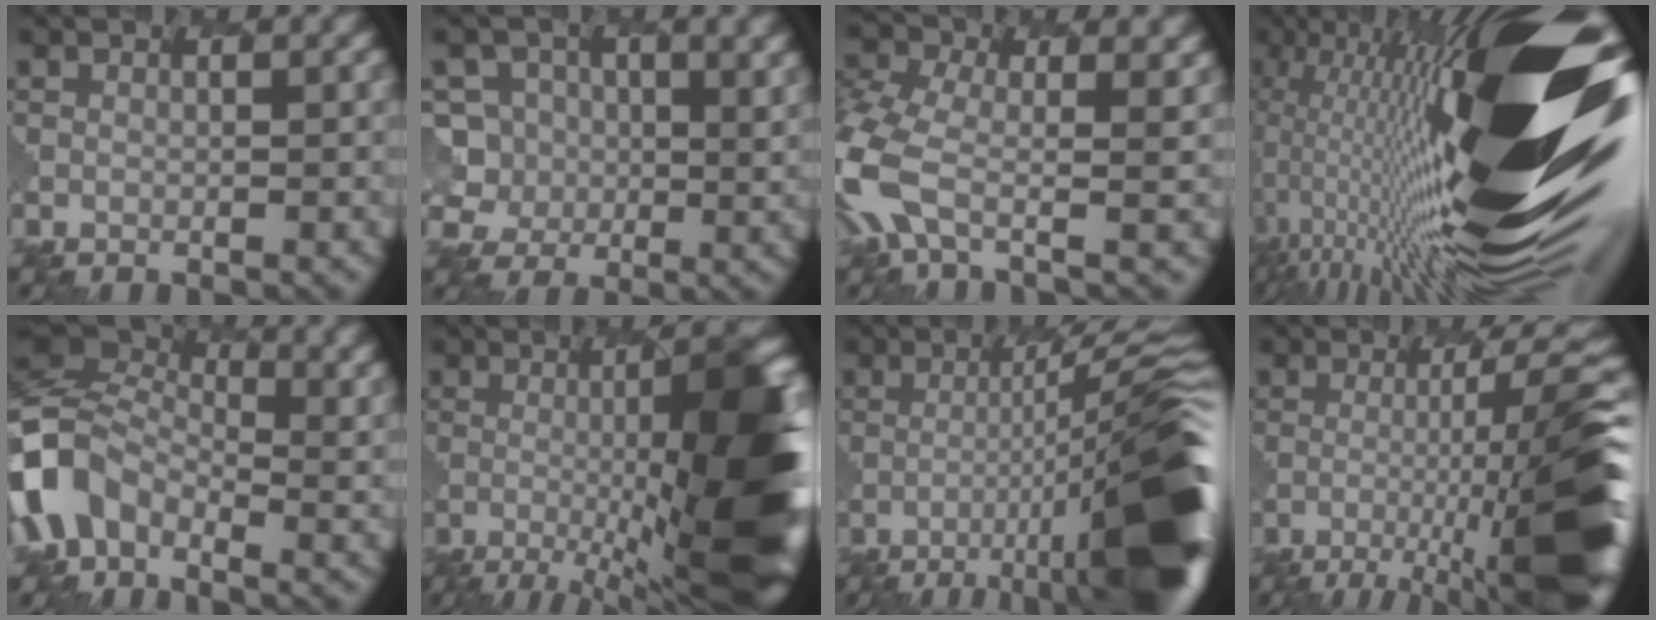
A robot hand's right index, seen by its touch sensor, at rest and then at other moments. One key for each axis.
{"total": 3.4, "fx": 1.0, "fy": 3.1, "fz": -0.9, "tx": -0.001, "ty": 0.010, "tz": -0.011}
{"total": 4.6, "fx": -1.9, "fy": 2.1, "fz": 3.7, "tx": -0.134, "ty": -0.007, "tz": -0.069}
{"total": 20.1, "fx": 2.5, "fy": 4.6, "fz": 19.4, "tx": -0.366, "ty": 0.042, "tz": 0.009}
{"total": 5.1, "fx": -2.1, "fy": 3.9, "fz": 2.4, "tx": -0.074, "ty": 0.019, "tz": -0.087}
{"total": 12.7, "fx": -2.1, "fy": 2.0, "fz": 12.3, "tx": -0.159, "ty": 0.018, "tz": -0.049}
{"total": 11.8, "fx": -4.9, "fy": 1.0, "fz": 10.7, "tx": -0.142, "ty": 0.028, "tz": -0.093}
{"total": 9.9, "fx": -3.6, "fy": 1.2, "fz": 9.1, "tx": -0.131, "ty": 0.021, "tz": -0.072}